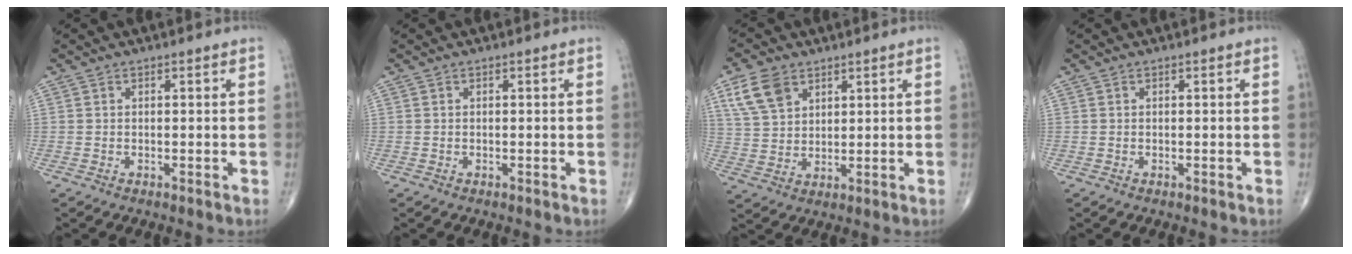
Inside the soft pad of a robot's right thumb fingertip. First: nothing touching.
{"total": 0.0}
{"total": 8.4, "force": [4.4, 5.5, 4.6], "torque": [-0.077, -0.011, 0.092]}
{"total": 0.0}